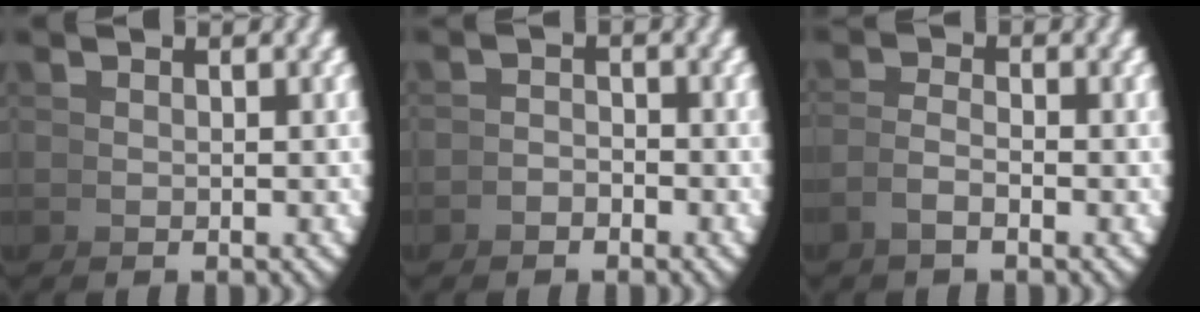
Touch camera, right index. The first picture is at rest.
{"total": 1.6, "force": [-1.3, -0.8, -0.5], "torque": [0.024, 0.002, -0.029]}
{"total": 1.3, "force": [-0.8, -0.5, 0.9], "torque": [-0.015, -0.001, -0.015]}